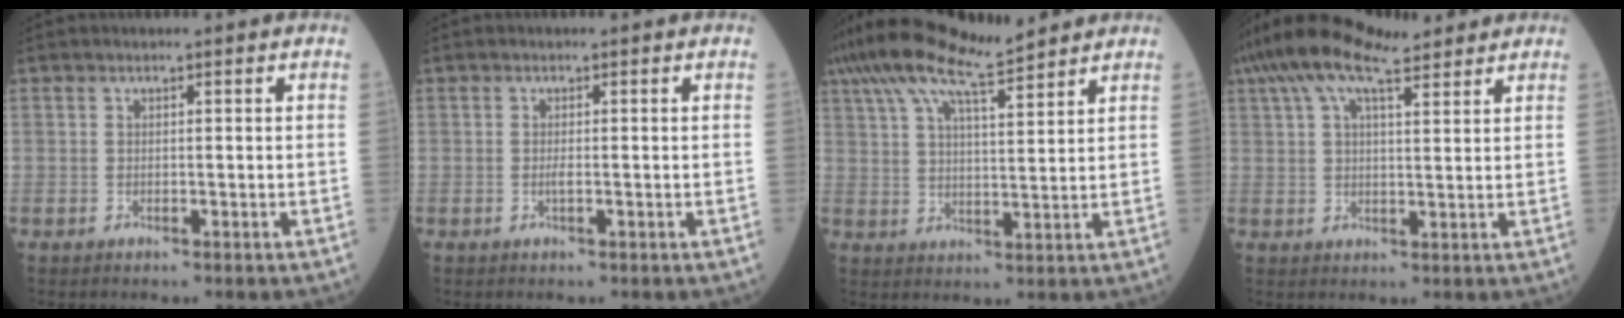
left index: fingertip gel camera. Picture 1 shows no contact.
{"total": 0.7, "force": [-0.2, 0.0, 0.7], "torque": [-0.016, -0.001, -0.003]}
{"total": 14.0, "force": [11.6, 1.8, 7.7], "torque": [-0.156, 0.042, 0.201]}
{"total": 10.8, "force": [8.3, 2.7, 6.5], "torque": [-0.126, 0.048, 0.142]}